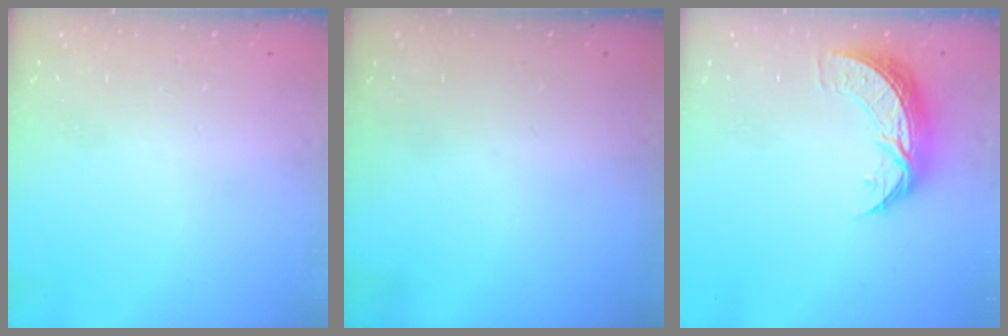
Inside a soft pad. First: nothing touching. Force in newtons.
{"total": 0.0}
{"total": 9.0, "press": 9.0, "slide": 0.7}